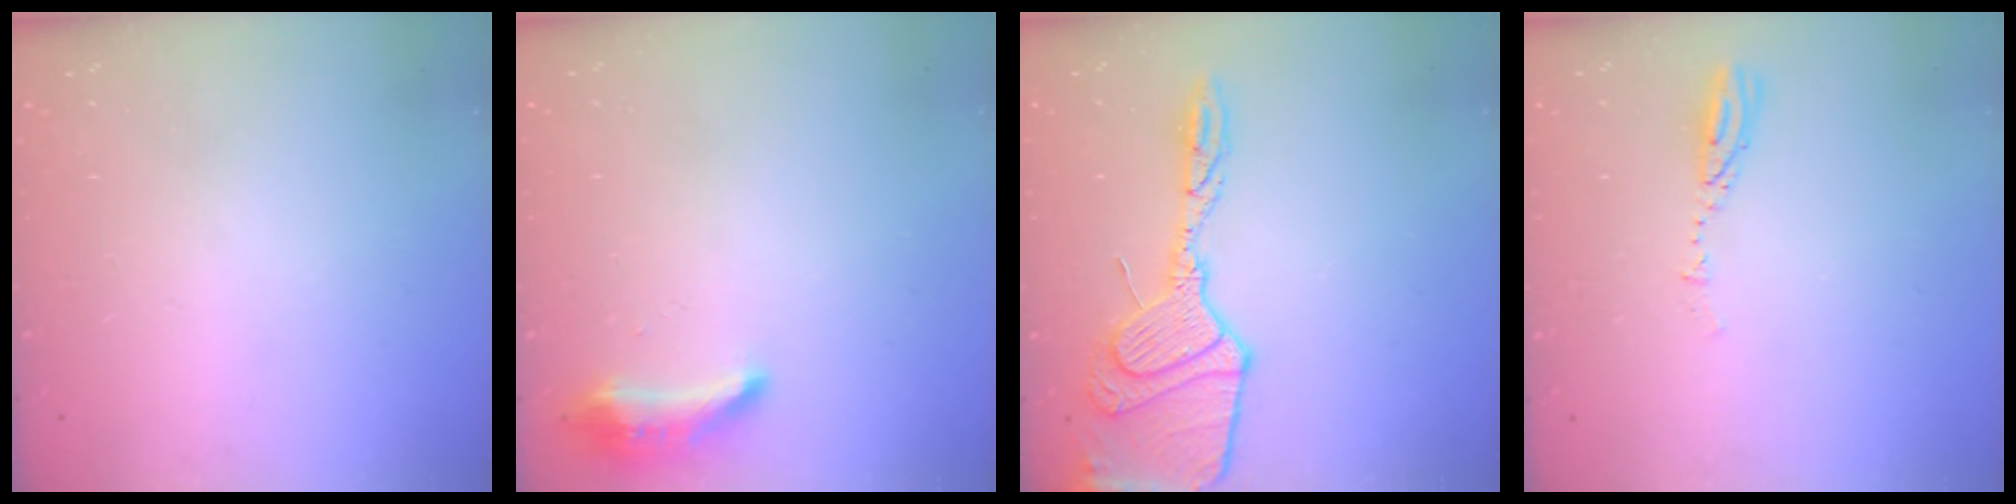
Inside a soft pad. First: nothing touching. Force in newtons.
{"total": 9.1, "press": 9.1, "slide": 0.7}
{"total": 17.9, "press": 17.8, "slide": 1.4}
{"total": 3.6, "press": 3.6, "slide": 0.1}